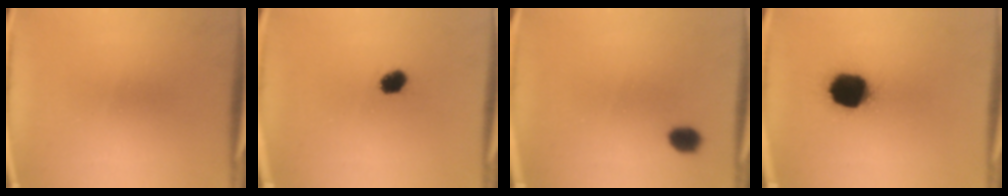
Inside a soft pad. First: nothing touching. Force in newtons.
{"total": 2.6}
{"total": 3.3}
{"total": 16.4}